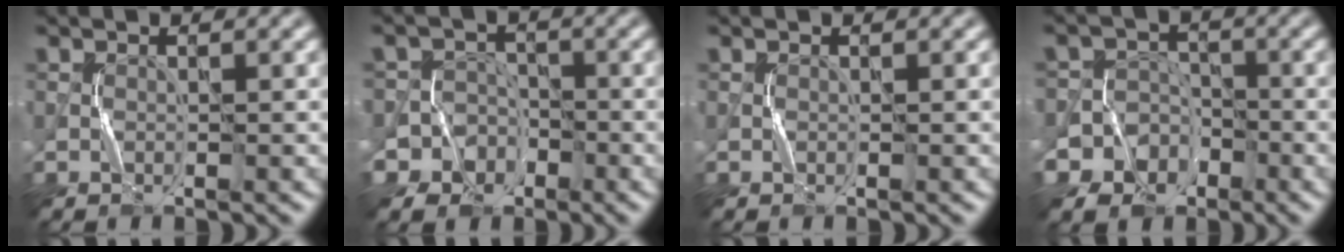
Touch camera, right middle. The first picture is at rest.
{"total": 6.0, "force": [-3.4, 5.0, 0.0], "torque": [0.014, 0.000, -0.084]}
{"total": 0.0}
{"total": 7.5, "force": [-4.1, 6.2, 0.4], "torque": [-0.005, -0.003, -0.097]}